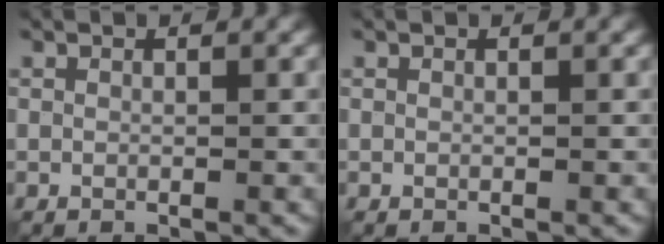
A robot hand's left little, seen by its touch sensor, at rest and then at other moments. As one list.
[{"total": 0.0}]